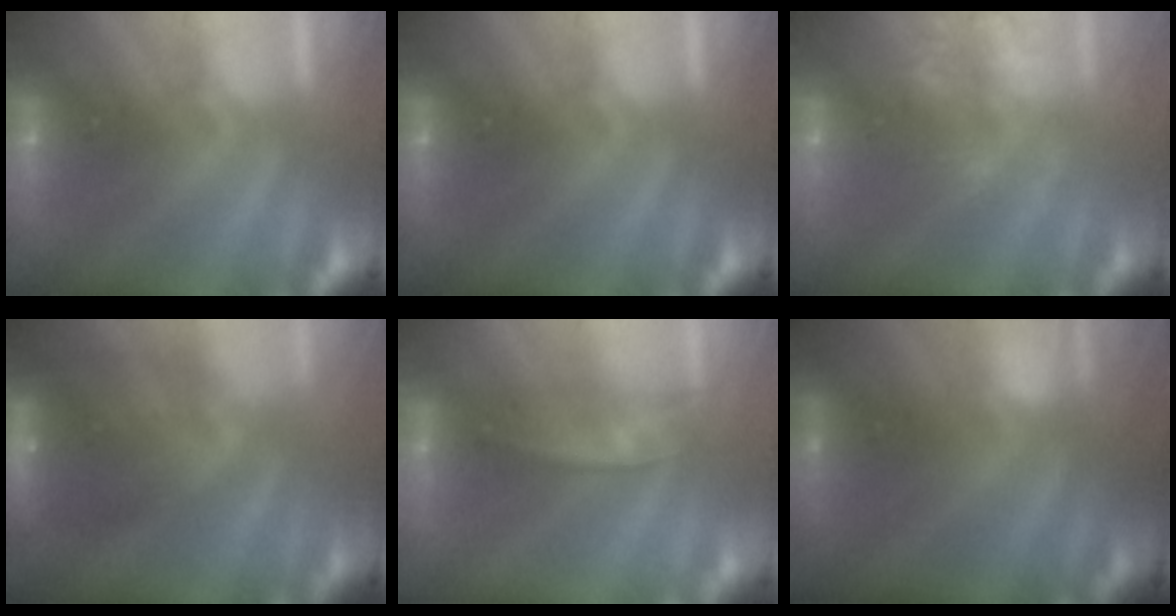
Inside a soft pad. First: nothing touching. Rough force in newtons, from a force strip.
{"total": 0.0}
{"total": 1.7}
{"total": 7.7}
{"total": 2.2}
{"total": 1.3}